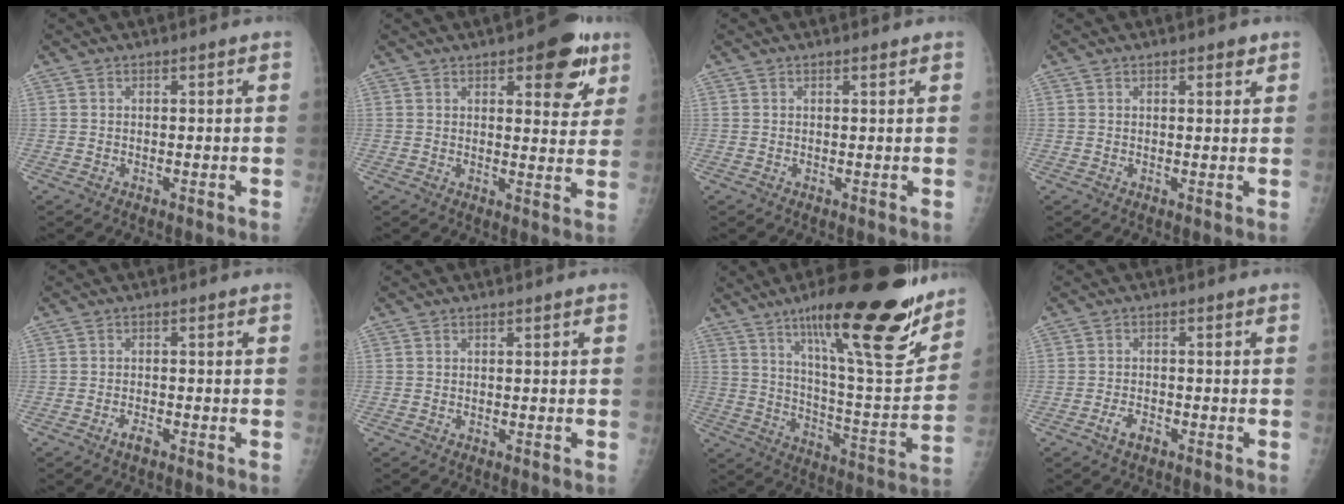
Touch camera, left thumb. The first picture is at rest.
{"total": 10.1, "force": [5.2, 4.3, 7.5], "torque": [-0.058, -0.020, 0.061]}
{"total": 0.6, "force": [0.4, 0.1, 0.3], "torque": [-0.008, -0.002, 0.007]}
{"total": 1.7, "force": [1.1, 0.7, 1.2], "torque": [-0.009, -0.005, 0.014]}
{"total": 1.8, "force": [-1.2, 0.7, 1.2], "torque": [-0.026, 0.006, -0.022]}
{"total": 0.0}
{"total": 26.8, "force": [17.4, 5.6, 19.5], "torque": [-0.261, -0.079, 0.272]}
{"total": 2.6, "force": [-1.6, 1.3, 1.6], "torque": [-0.031, 0.010, -0.027]}